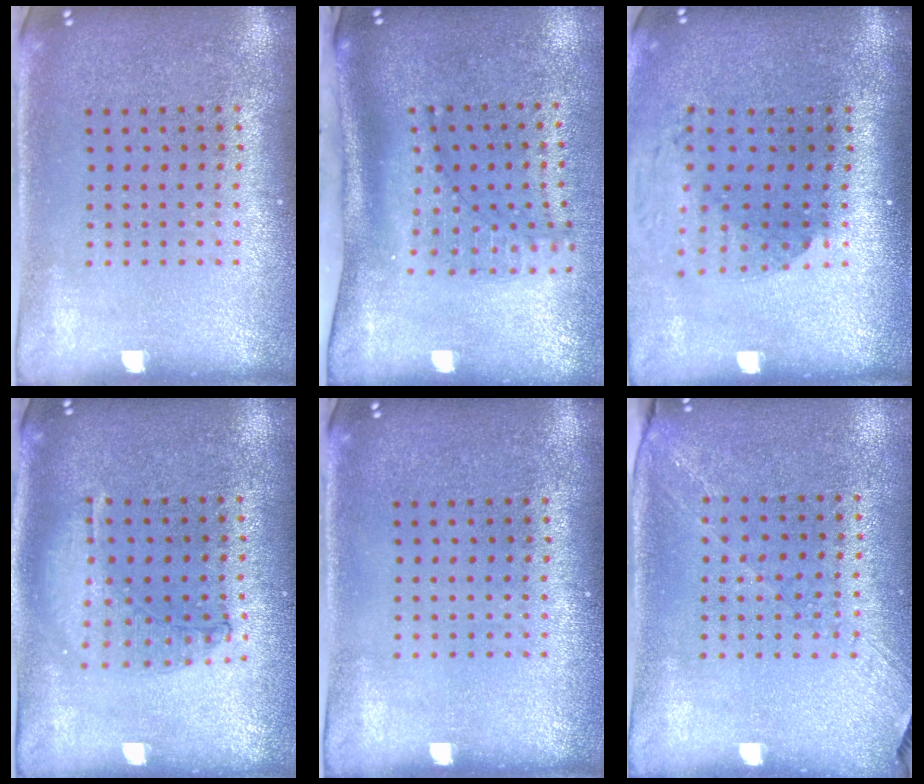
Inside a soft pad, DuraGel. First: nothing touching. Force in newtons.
{"total": 2.1, "press": 1.5, "slide": 1.4}
{"total": 1.6, "press": 1.3, "slide": 0.9}
{"total": 0.7, "press": 0.7, "slide": 0.2}
{"total": 0.0}
{"total": 1.3, "press": 1.1, "slide": 0.7}